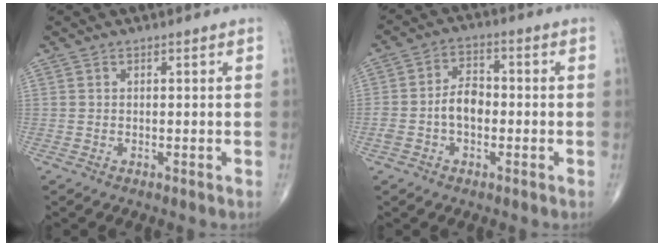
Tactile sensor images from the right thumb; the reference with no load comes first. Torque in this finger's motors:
{"motor_torque": [0.45, -0.02, 1.01, -0.11, 0.03]}